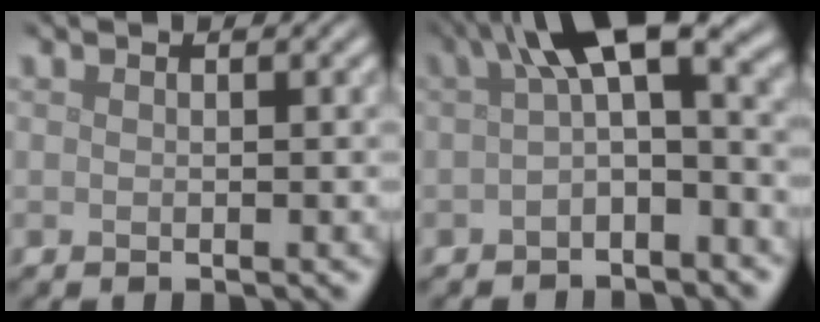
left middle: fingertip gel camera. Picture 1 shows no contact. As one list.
[{"total": 7.6, "force": [1.0, 2.8, 7.0], "torque": [-0.099, 0.020, 0.001]}]